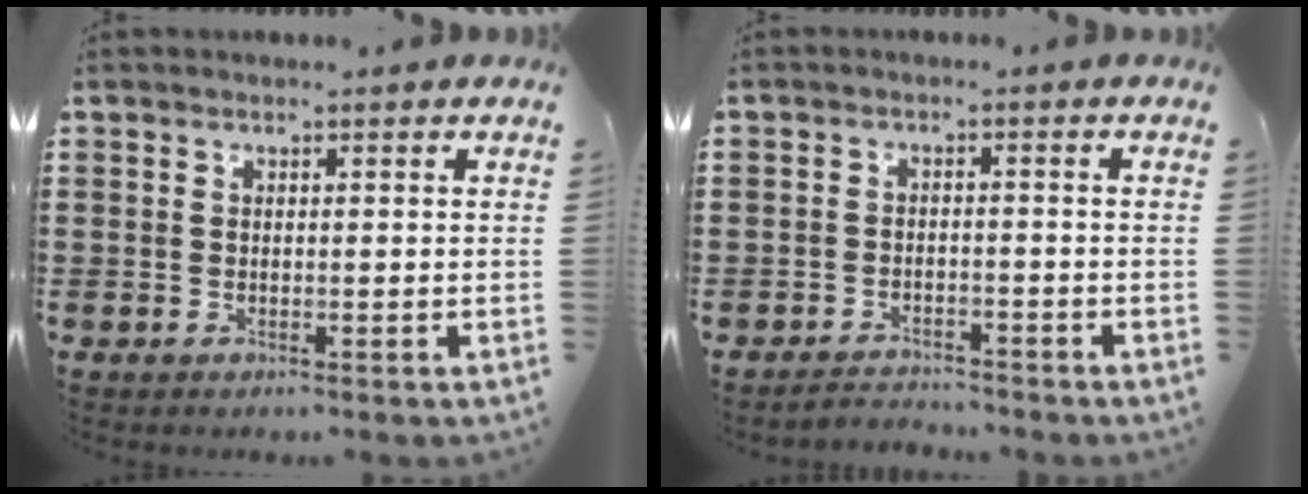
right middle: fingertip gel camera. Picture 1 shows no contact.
{"total": 2.5, "force": [-2.4, 0.3, -0.3], "torque": [-0.002, 0.002, -0.055]}